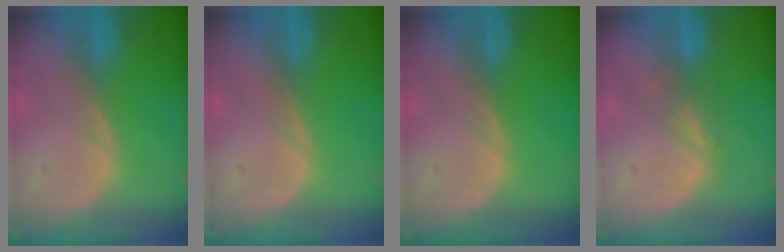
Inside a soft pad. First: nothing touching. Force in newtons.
{"total": 0.0}
{"total": 0.0}
{"total": 2.7, "press": 2.1, "slide": 1.7}